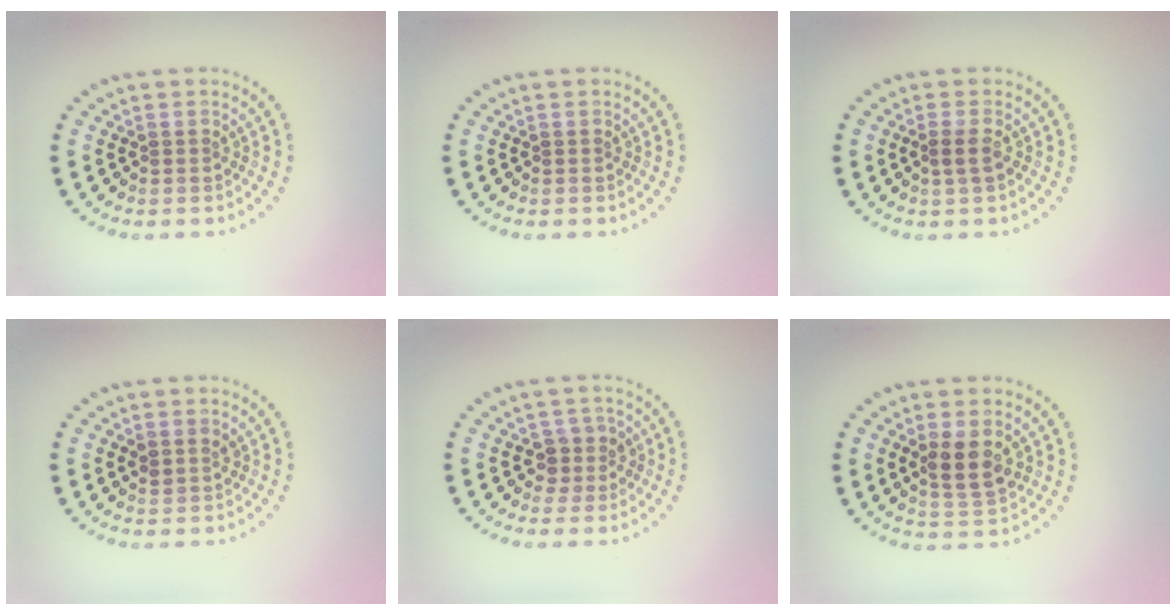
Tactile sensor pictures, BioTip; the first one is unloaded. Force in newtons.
{"total": 0.0}
{"total": 1.0, "press": 0.8, "slide": 0.7}
{"total": 1.0, "press": 0.9, "slide": 0.5}
{"total": 2.0, "press": 1.6, "slide": 1.1}
{"total": 3.5, "press": 3.4, "slide": 0.9}